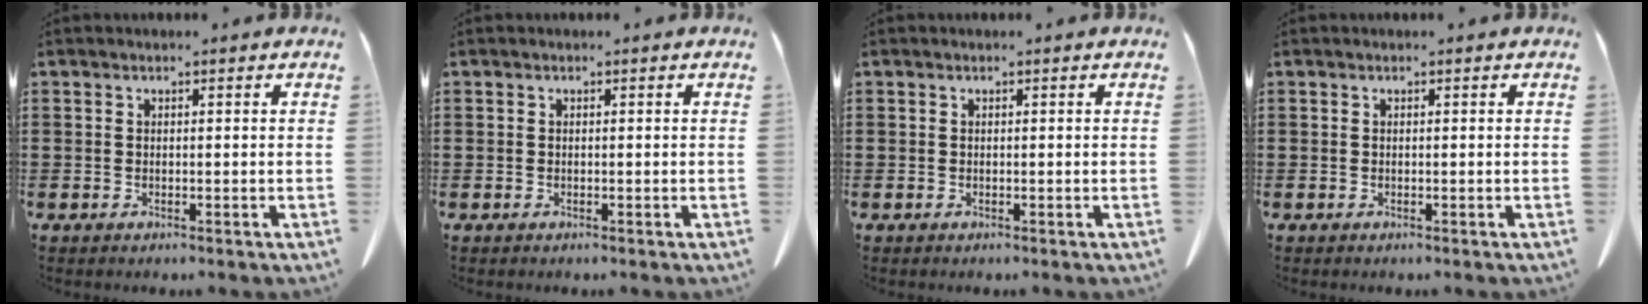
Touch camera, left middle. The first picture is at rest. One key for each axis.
{"total": 0.0}
{"total": 0.0}
{"total": 0.0}